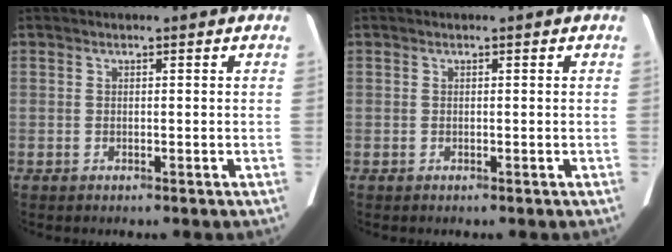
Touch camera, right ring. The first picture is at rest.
{"total": 0.0}